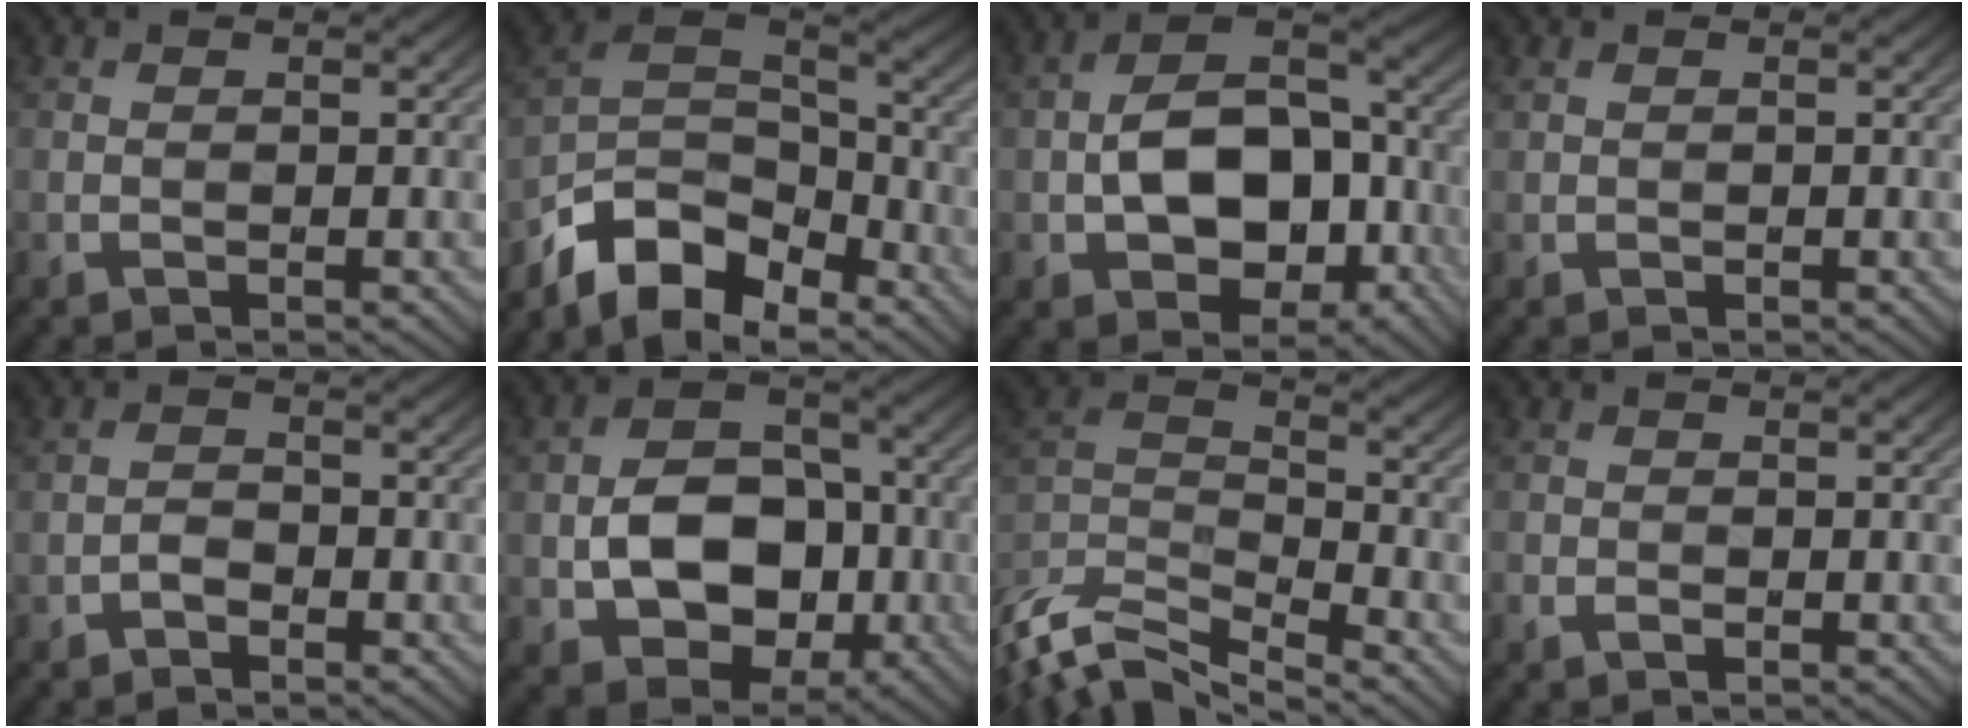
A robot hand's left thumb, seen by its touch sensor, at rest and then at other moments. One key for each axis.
{"total": 10.1, "fx": -7.4, "fy": 4.7, "fz": 5.0, "tx": -0.092, "ty": -0.001, "tz": -0.157}
{"total": 12.0, "fx": -2.8, "fy": 7.6, "fz": 8.8, "tx": -0.143, "ty": 0.002, "tz": -0.049}
{"total": 0.0}
{"total": 1.7, "fx": -1.3, "fy": 0.8, "fz": 0.8, "tx": -0.012, "ty": 0.005, "tz": -0.029}
{"total": 10.6, "fx": -2.1, "fy": 7.5, "fz": 7.1, "tx": -0.130, "ty": -0.004, "tz": -0.038}
{"total": 10.6, "fx": -8.1, "fy": 3.0, "fz": 6.1, "tx": -0.139, "ty": -0.013, "tz": -0.164}
{"total": 1.4, "fx": -0.8, "fy": 0.9, "fz": 0.7, "tx": -0.017, "ty": -0.003, "tz": -0.018}